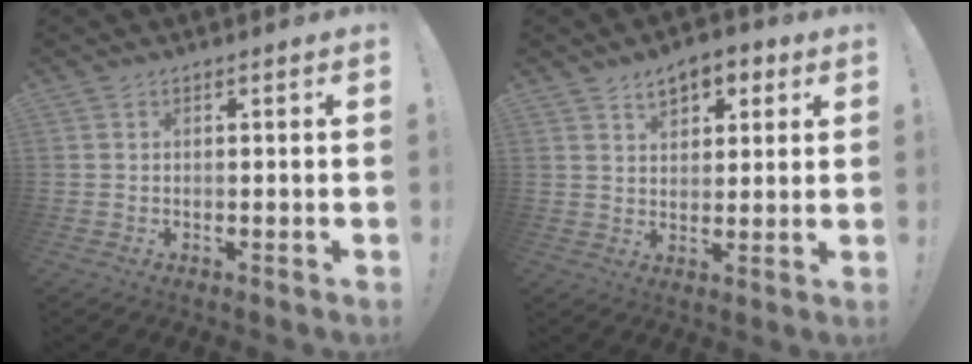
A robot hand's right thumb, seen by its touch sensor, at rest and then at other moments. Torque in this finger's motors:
{"motor_torque": [0.00, 0.05, 0.21, 0.33, 0.03]}